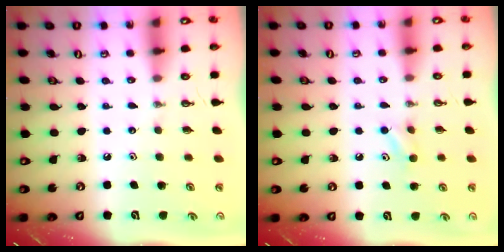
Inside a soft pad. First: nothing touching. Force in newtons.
{"total": 4.0, "press": 4.0, "slide": 0.4}